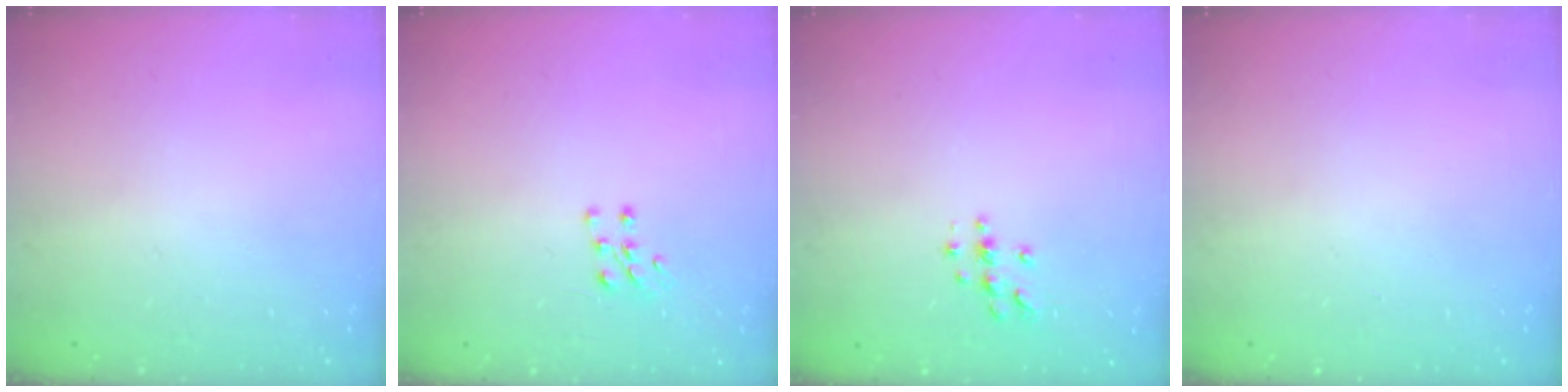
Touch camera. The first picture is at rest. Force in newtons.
{"total": 5.6, "press": 5.5, "slide": 0.6}
{"total": 4.9, "press": 4.9, "slide": 0.5}
{"total": 0.0}